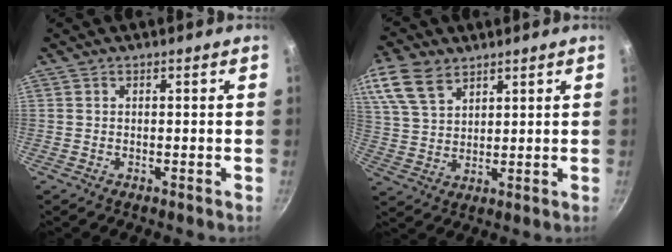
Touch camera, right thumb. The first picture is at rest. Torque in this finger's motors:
{"motor_torque": [-0.73, 4.27, 1.94, 0.83, 0.69]}